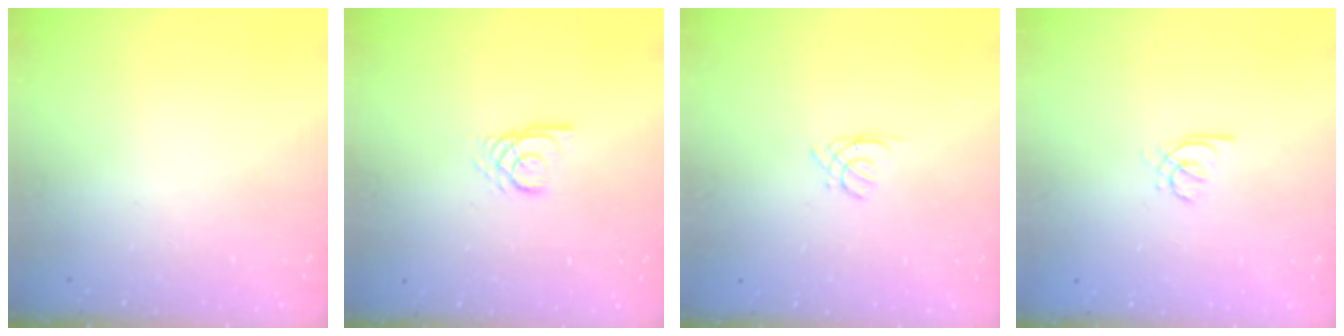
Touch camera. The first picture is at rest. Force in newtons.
{"total": 2.7, "press": 2.7, "slide": 0.2}
{"total": 1.7, "press": 1.7, "slide": 0.3}
{"total": 1.4, "press": 1.3, "slide": 0.4}